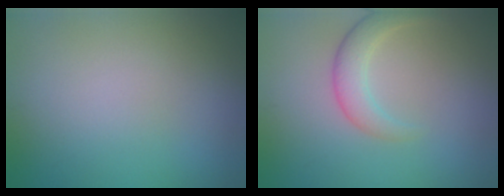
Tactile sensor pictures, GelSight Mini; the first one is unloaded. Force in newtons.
{"total": 2.7, "press": 2.7, "slide": 0.2}